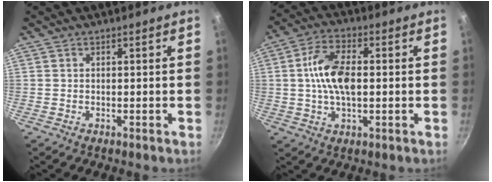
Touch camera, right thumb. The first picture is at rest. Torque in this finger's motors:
{"motor_torque": [1.48, 1.42, 1.33, 0.04, 0.13]}